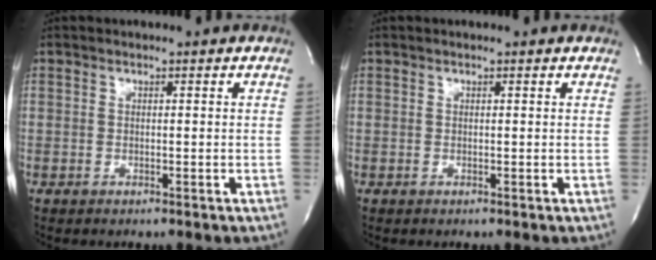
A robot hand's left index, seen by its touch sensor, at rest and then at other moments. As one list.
[{"total": 0.9, "force": [0.8, 0.1, 0.3], "torque": [-0.012, 0.008, 0.007]}]